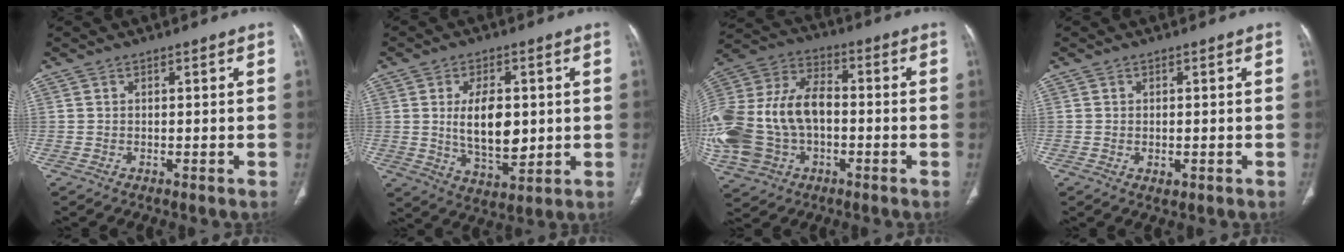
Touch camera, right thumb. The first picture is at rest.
{"total": 11.3, "force": [0.9, 6.0, 9.5], "torque": [-0.144, -0.017, 0.028]}
{"total": 23.7, "force": [-2.8, 16.2, 17.1], "torque": [-0.396, 0.026, -0.042]}
{"total": 1.5, "force": [-0.3, 0.9, 1.1], "torque": [-0.017, -0.001, 0.000]}